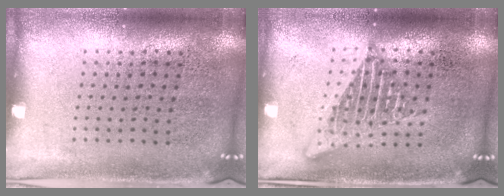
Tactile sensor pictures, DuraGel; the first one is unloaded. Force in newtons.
{"total": 2.2, "press": 2.2, "slide": 0.2}